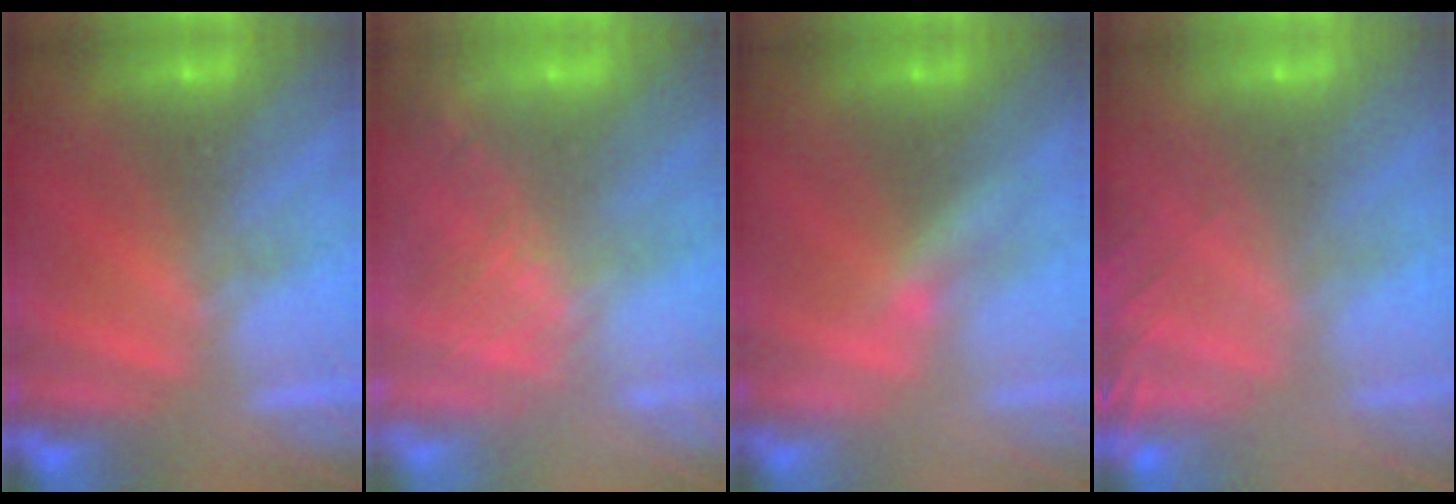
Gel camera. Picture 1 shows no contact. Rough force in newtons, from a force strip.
{"total": 2.9}
{"total": 2.2}
{"total": 5.7}